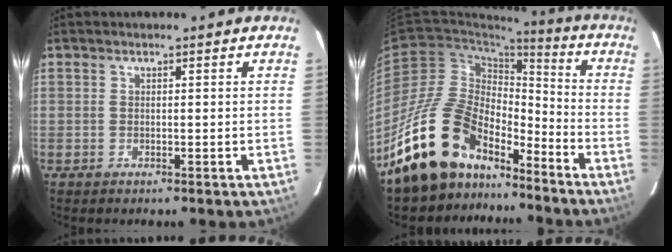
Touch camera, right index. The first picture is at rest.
{"total": 19.1, "force": [-14.4, 9.8, 7.9], "torque": [-0.159, 0.023, -0.241]}